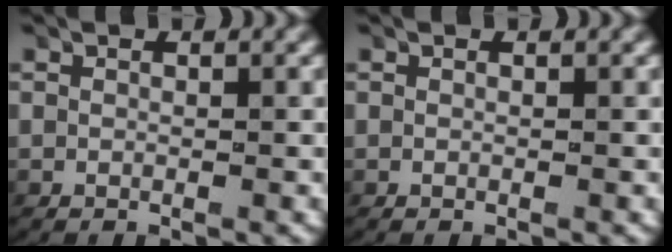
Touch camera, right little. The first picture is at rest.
{"total": 0.0}